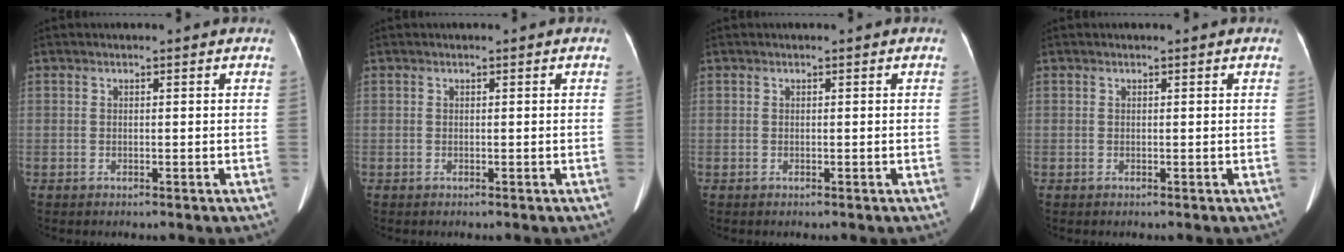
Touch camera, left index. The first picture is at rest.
{"total": 0.0}
{"total": 0.0}
{"total": 0.0}